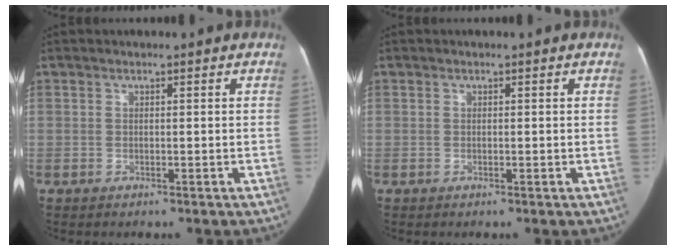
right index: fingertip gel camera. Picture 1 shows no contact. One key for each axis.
{"total": 0.0}